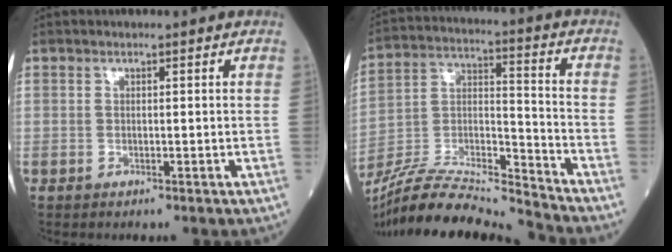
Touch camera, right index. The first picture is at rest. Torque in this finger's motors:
{"motor_torque": [0.23, -0.34, 0.32, 0.05]}